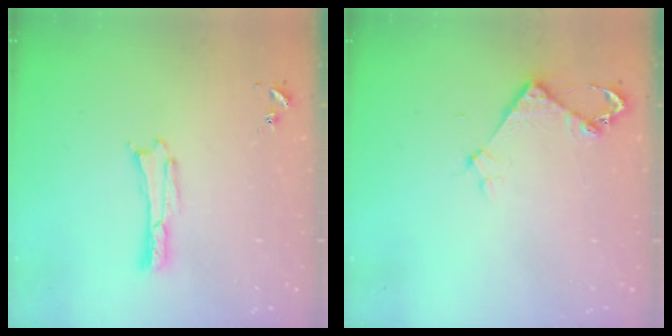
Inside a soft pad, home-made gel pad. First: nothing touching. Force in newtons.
{"total": 3.2, "press": 3.2, "slide": 0.2}